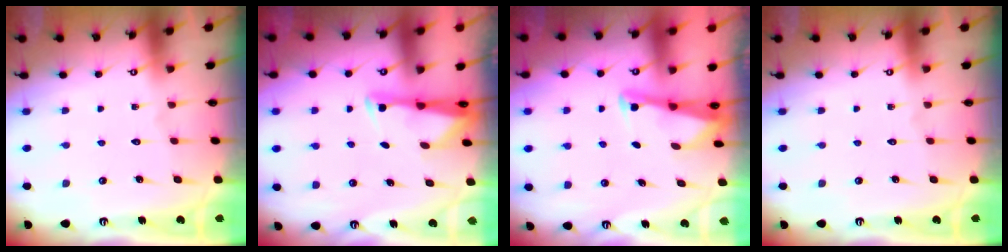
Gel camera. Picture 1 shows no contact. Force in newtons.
{"total": 2.7, "press": 2.6, "slide": 0.4}
{"total": 2.7, "press": 2.7, "slide": 0.1}
{"total": 0.0}